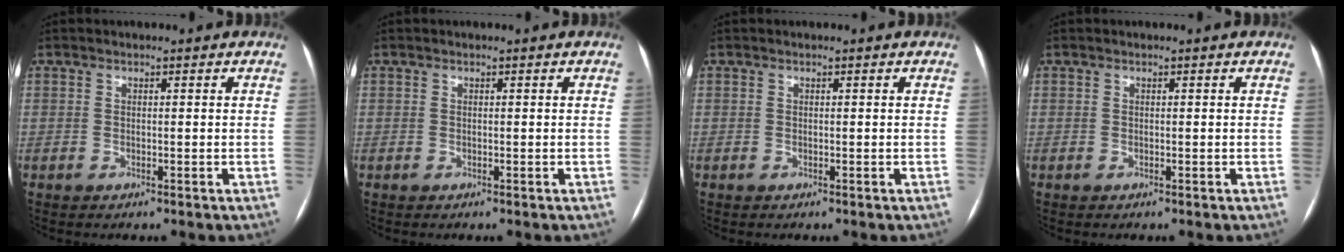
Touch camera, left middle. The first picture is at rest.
{"total": 0.0}
{"total": 0.0}
{"total": 0.0}